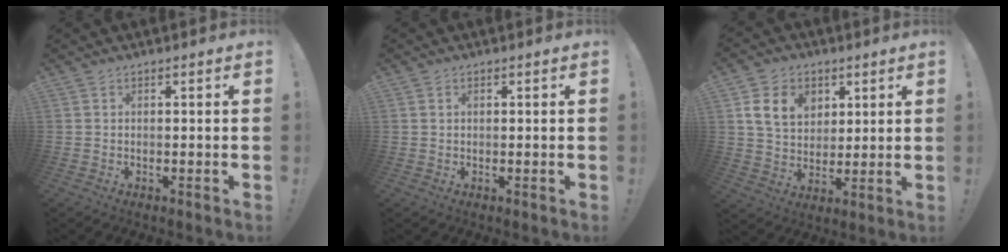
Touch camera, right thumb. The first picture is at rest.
{"total": 0.7, "force": [0.4, 0.5, 0.2], "torque": [0.003, -0.002, 0.006]}
{"total": 12.5, "force": [5.4, 9.4, 6.3], "torque": [-0.097, -0.013, 0.107]}